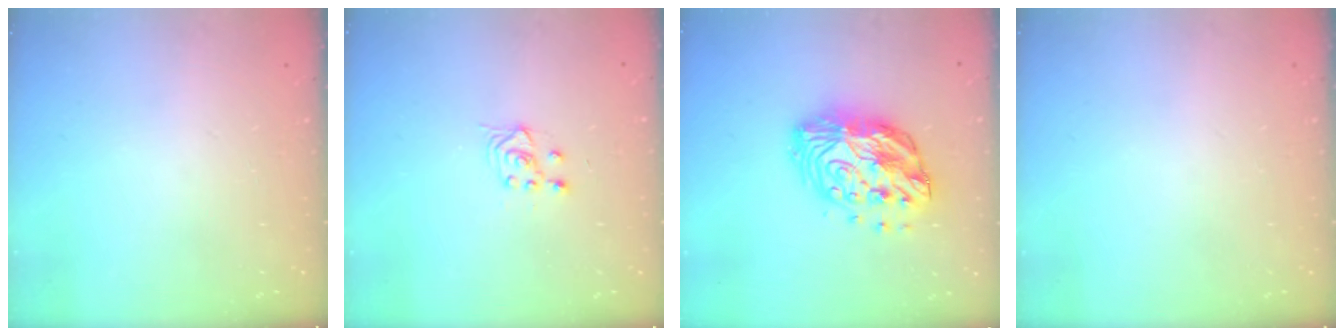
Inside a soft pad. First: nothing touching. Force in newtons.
{"total": 3.8, "press": 3.6, "slide": 1.4}
{"total": 15.7, "press": 15.6, "slide": 1.2}
{"total": 0.0}